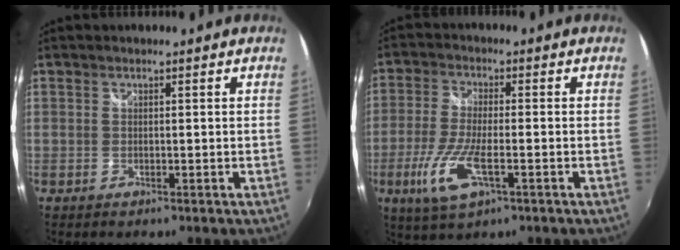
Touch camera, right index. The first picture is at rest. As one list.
[{"total": 10.0, "force": [-3.9, 2.9, 8.7], "torque": [-0.190, -0.018, -0.074]}]